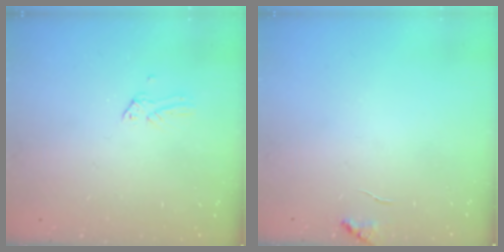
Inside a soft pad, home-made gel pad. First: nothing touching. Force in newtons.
{"total": 5.4, "press": 5.4, "slide": 0.6}